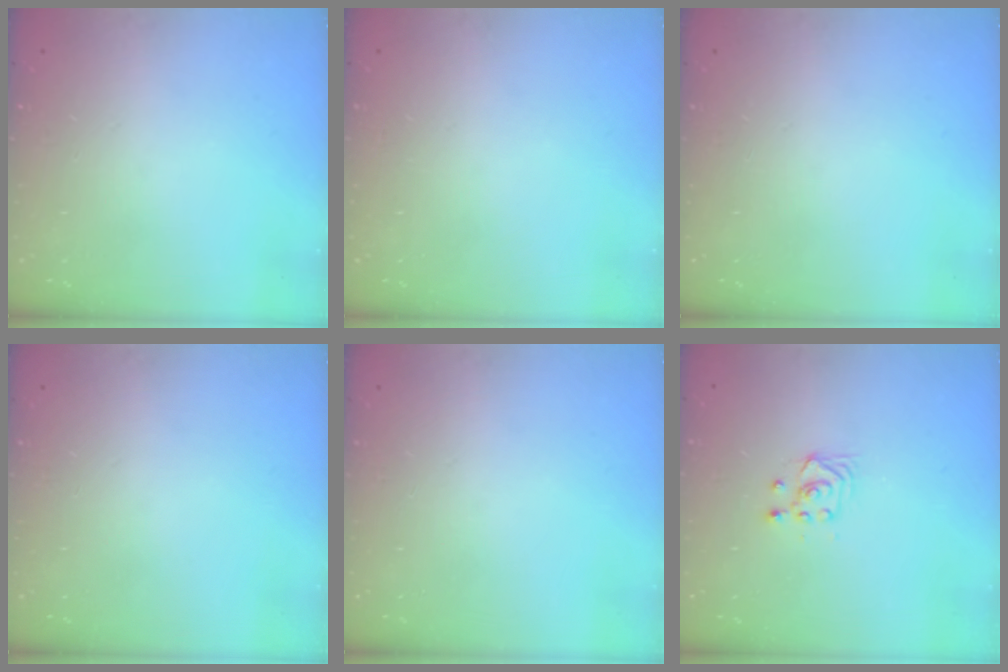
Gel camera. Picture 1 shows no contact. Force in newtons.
{"total": 0.0}
{"total": 0.0}
{"total": 0.0}
{"total": 0.0}
{"total": 3.6, "press": 3.2, "slide": 1.6}